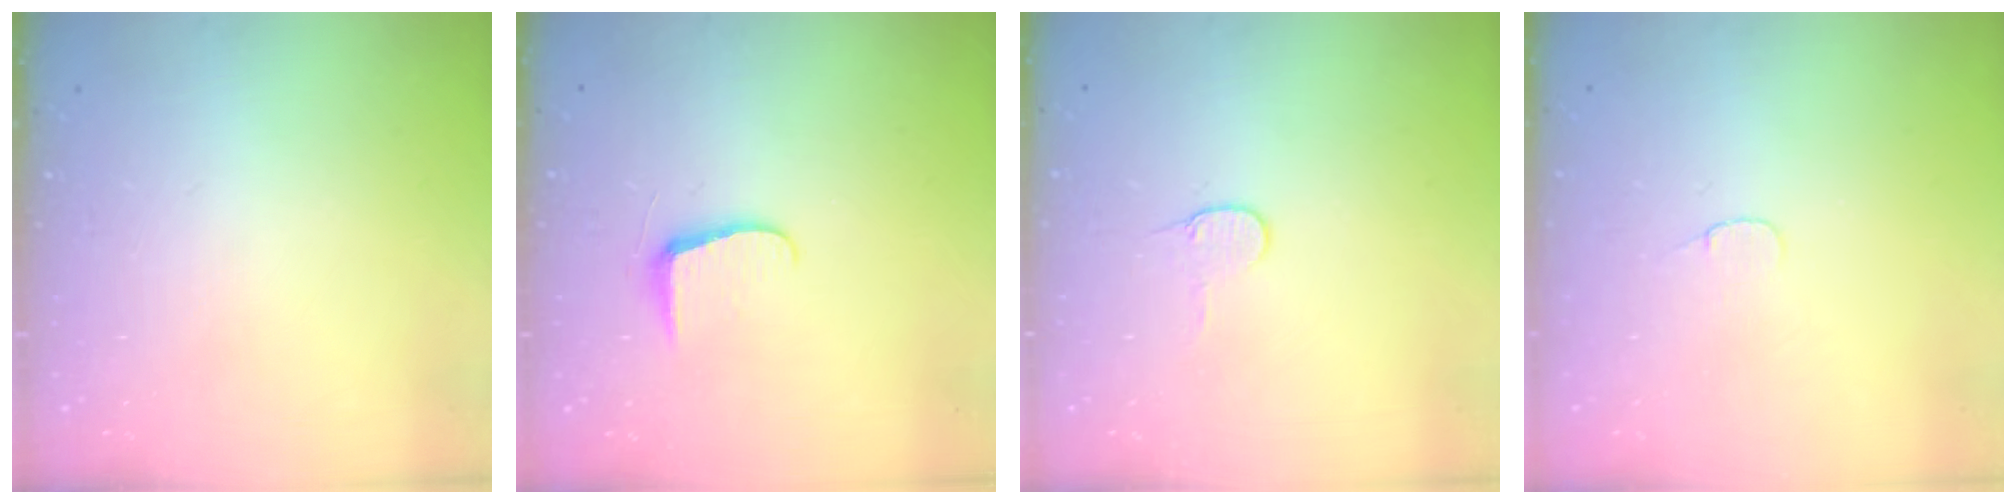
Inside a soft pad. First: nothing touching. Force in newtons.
{"total": 5.6, "press": 5.6, "slide": 0.7}
{"total": 3.2, "press": 3.2, "slide": 0.3}
{"total": 3.1, "press": 3.1, "slide": 0.3}